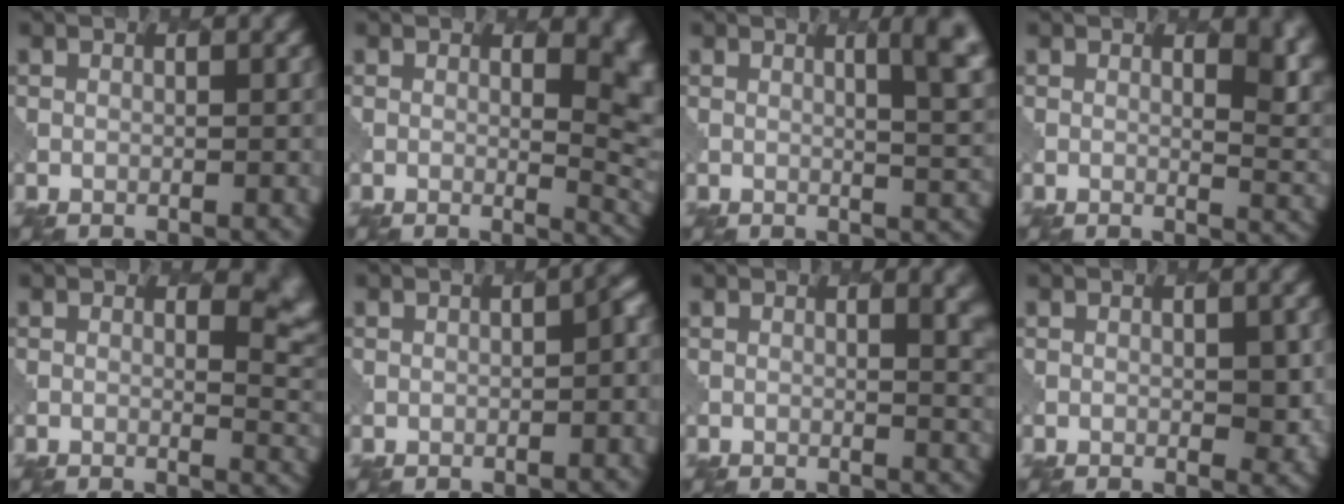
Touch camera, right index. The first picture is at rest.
{"total": 5.6, "force": [1.3, 2.6, 4.8], "torque": [-0.029, -0.007, 0.021]}
{"total": 5.5, "force": [1.8, 1.9, 4.8], "torque": [-0.029, 0.008, 0.020]}
{"total": 5.1, "force": [2.2, 2.4, 3.9], "torque": [-0.030, -0.008, 0.032]}
{"total": 4.4, "force": [1.8, 2.1, 3.4], "torque": [-0.027, -0.009, 0.024]}
{"total": 2.3, "force": [-0.3, 1.7, 1.6], "torque": [-0.011, 0.002, -0.008]}
{"total": 5.3, "force": [1.6, 2.7, 4.3], "torque": [-0.009, 0.003, 0.020]}
{"total": 2.6, "force": [0.2, 1.4, 2.2], "torque": [-0.029, -0.005, 0.006]}